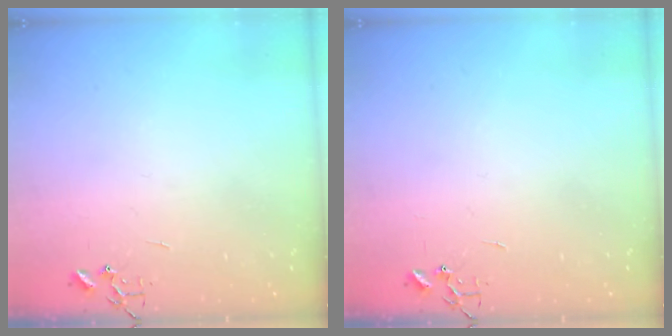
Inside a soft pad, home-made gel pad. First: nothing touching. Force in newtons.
{"total": 0.0}